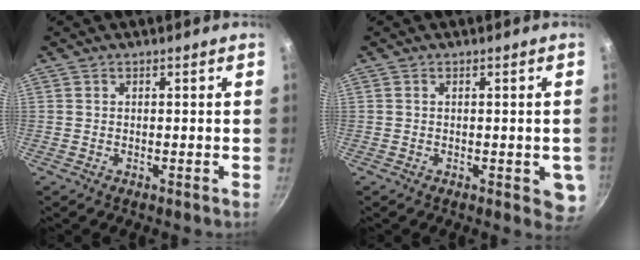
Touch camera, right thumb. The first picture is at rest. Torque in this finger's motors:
{"motor_torque": [1.14, 1.37, 0.13, -0.16, 0.14]}